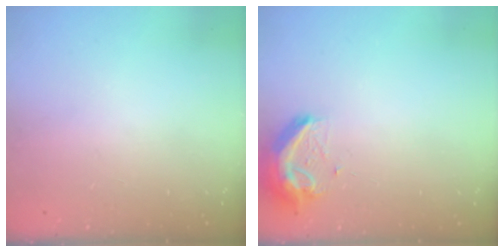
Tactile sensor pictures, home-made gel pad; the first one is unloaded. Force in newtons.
{"total": 10.1, "press": 10.1, "slide": 0.9}